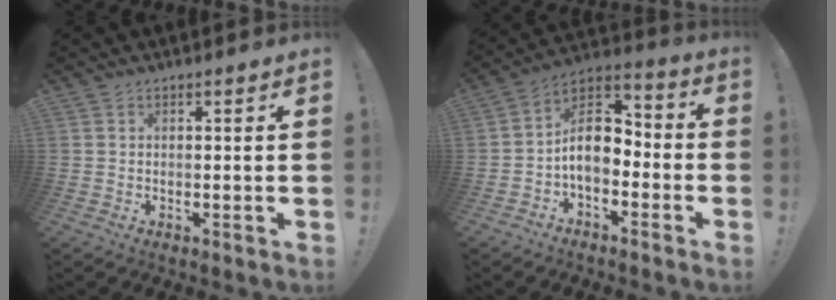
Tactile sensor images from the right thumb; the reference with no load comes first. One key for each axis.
{"total": 11.5, "fx": -1.4, "fy": 8.1, "fz": 8.1, "tx": -0.133, "ty": 0.012, "tz": -0.020}